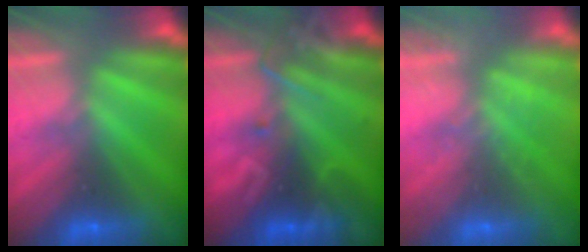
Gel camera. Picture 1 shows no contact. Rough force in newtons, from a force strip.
{"total": 2.4}
{"total": 1.8}